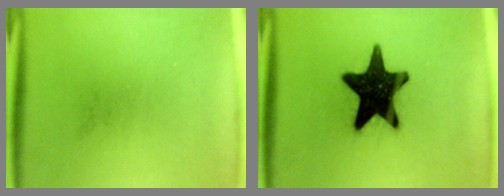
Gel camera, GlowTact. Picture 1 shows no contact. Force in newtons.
{"total": 18.4}